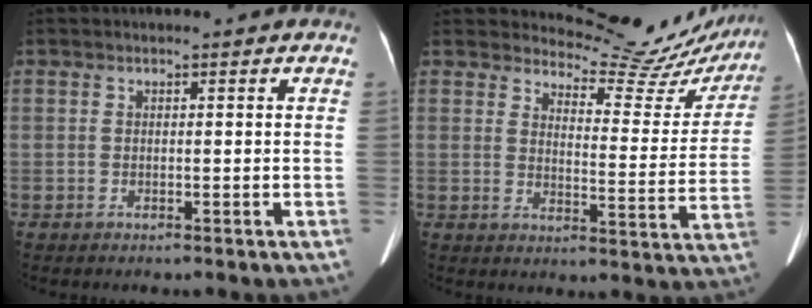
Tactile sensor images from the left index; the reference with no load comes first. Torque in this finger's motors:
{"motor_torque": [0.29, -0.51, 0.05, -0.02]}